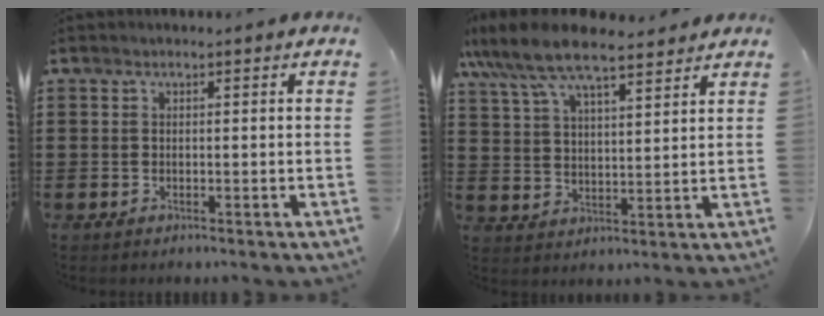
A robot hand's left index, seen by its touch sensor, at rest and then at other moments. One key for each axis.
{"total": 9.1, "fx": 7.7, "fy": 2.2, "fz": 4.3, "tx": -0.110, "ty": -0.021, "tz": 0.139}